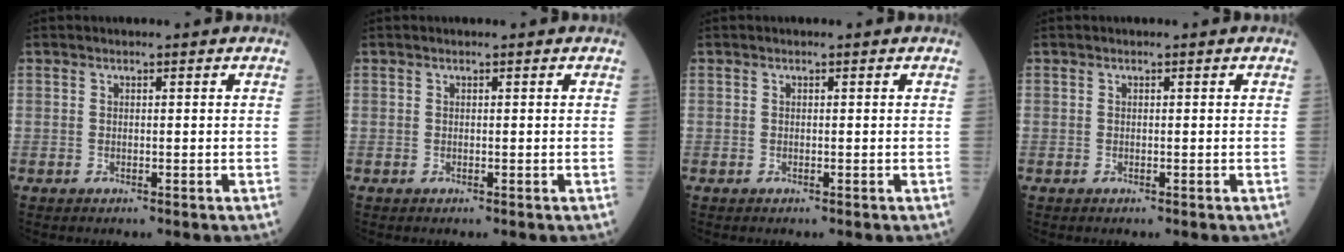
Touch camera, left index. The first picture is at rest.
{"total": 0.0}
{"total": 0.0}
{"total": 0.0}